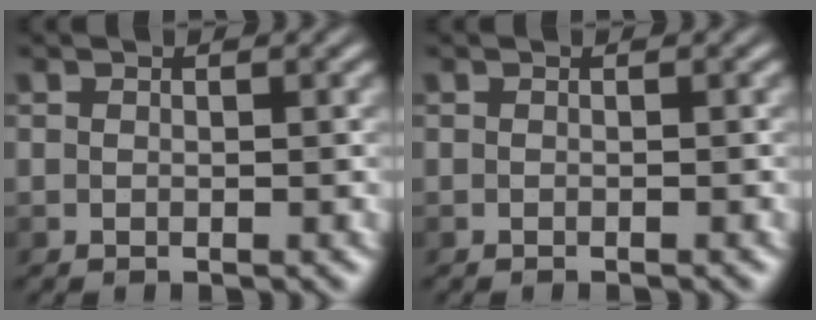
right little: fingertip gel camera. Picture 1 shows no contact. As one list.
[{"total": 0.0}]